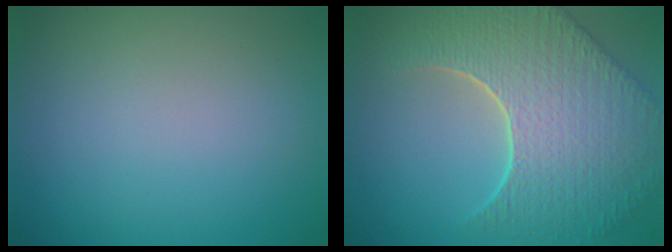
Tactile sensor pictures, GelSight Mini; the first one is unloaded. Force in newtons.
{"total": 9.4, "press": 6.6, "slide": 6.7}